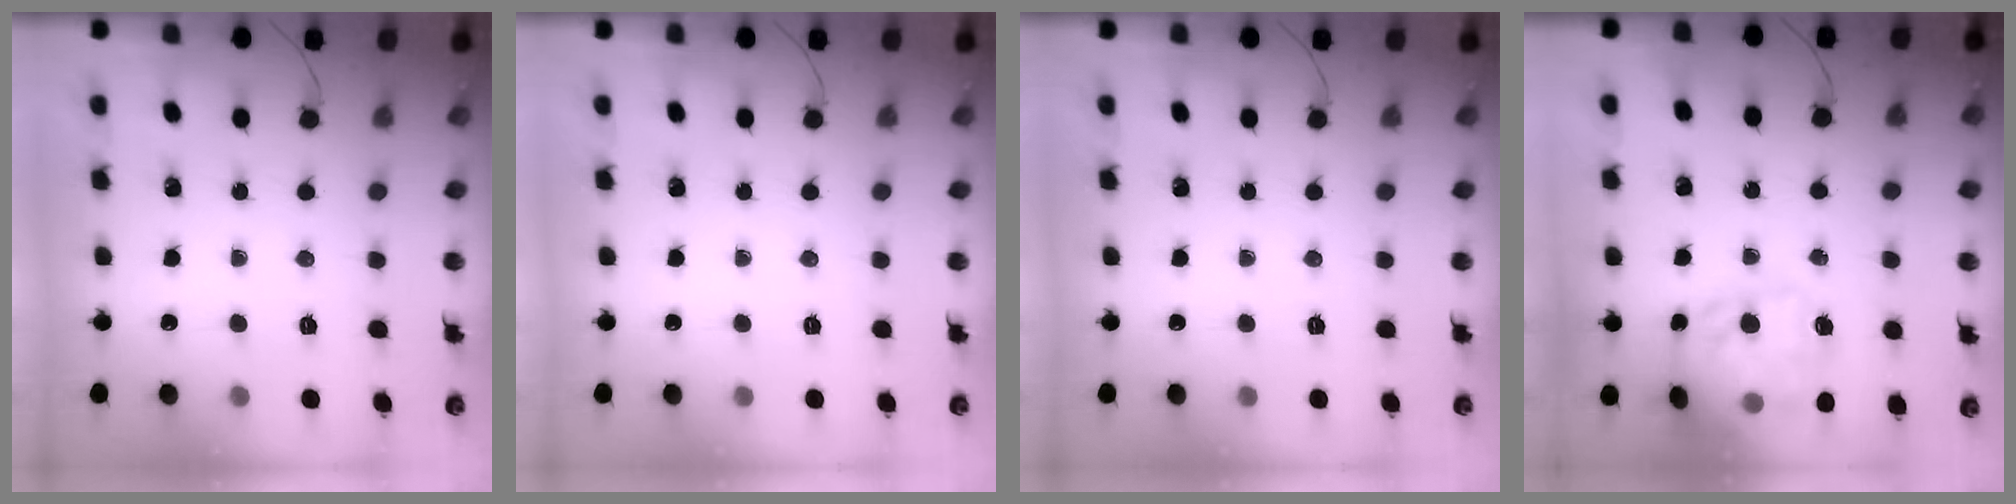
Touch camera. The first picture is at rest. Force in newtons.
{"total": 0.0}
{"total": 0.0}
{"total": 21.1, "press": 20.9, "slide": 2.9}